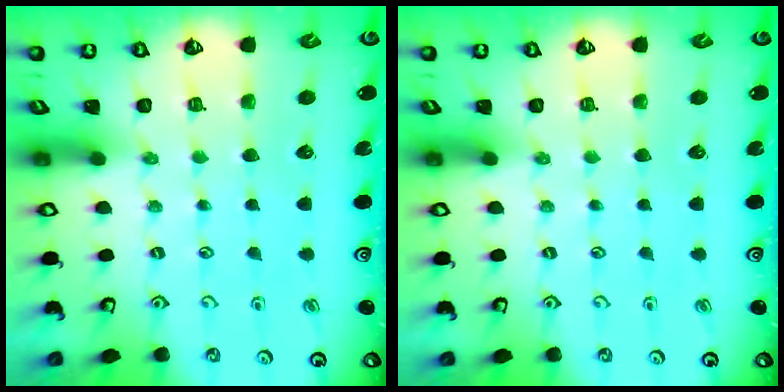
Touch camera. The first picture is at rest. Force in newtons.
{"total": 0.0}